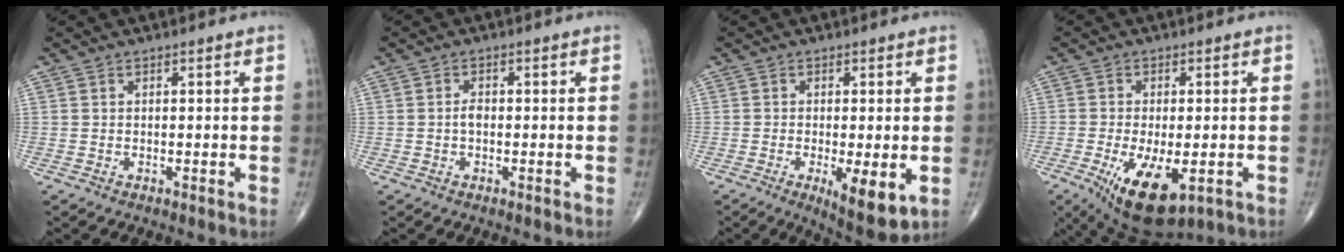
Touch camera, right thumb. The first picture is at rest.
{"total": 1.5, "force": [-0.3, 0.8, 1.2], "torque": [-0.019, 0.003, -0.006]}
{"total": 8.4, "force": [-2.2, 2.5, 7.8], "torque": [-0.116, -0.022, -0.030]}
{"total": 12.1, "force": [-4.6, 5.2, 9.8], "torque": [-0.164, -0.013, -0.061]}